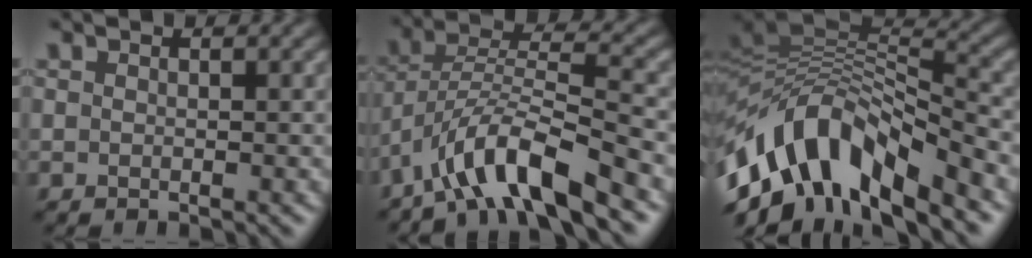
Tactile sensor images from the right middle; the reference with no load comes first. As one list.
[{"total": 7.9, "force": [-5.5, 1.6, 5.4], "torque": [-0.094, 0.007, -0.106]}, {"total": 11.8, "force": [-5.4, 5.5, 8.9], "torque": [-0.159, 0.019, -0.105]}]